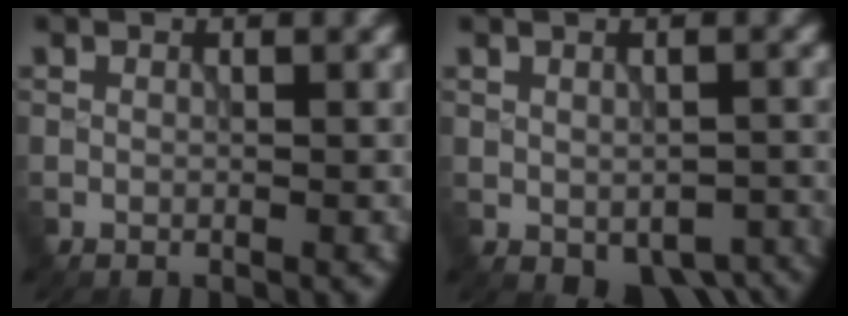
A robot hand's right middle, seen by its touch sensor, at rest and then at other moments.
{"total": 4.8, "force": [-2.5, 2.8, 3.0], "torque": [-0.033, -0.025, -0.016]}